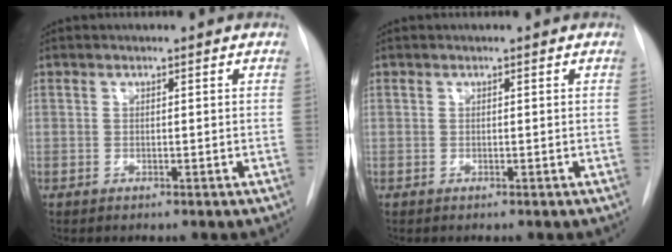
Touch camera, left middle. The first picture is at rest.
{"total": 0.0}